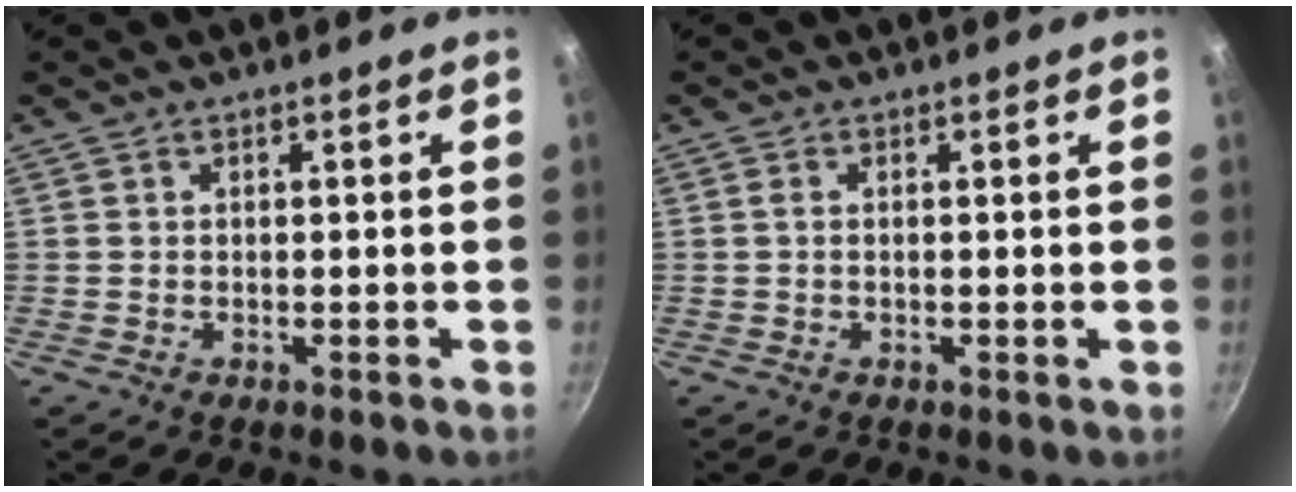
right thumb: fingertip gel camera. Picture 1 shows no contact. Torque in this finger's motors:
{"motor_torque": [0.10, -0.07, -0.06, -0.17, 0.02]}